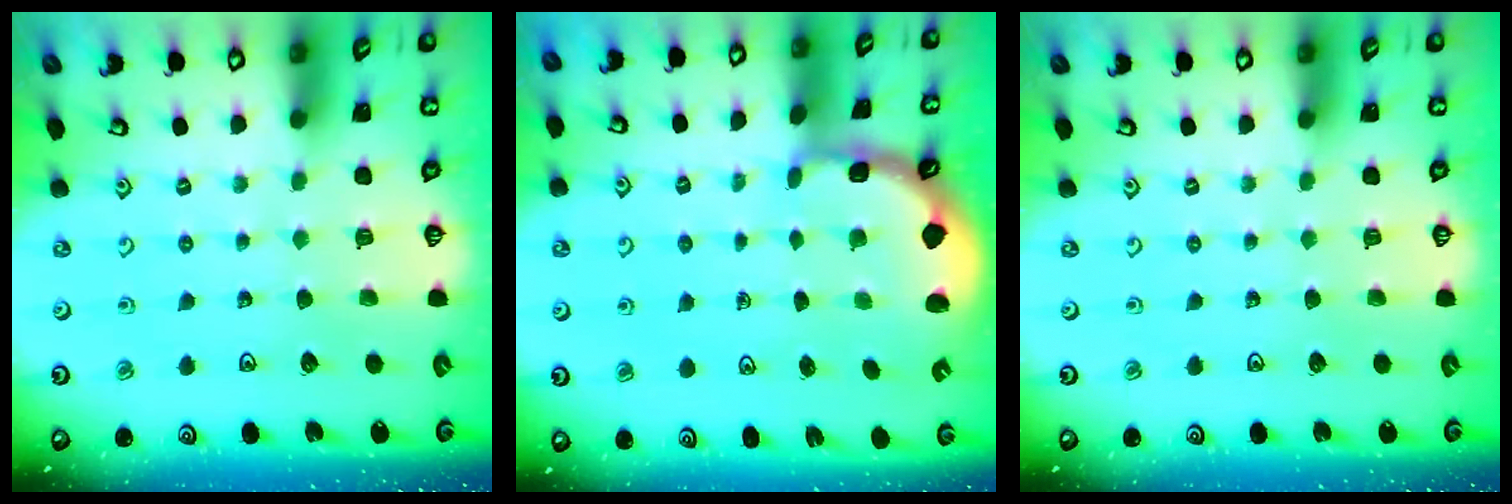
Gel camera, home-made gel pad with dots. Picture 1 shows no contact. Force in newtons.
{"total": 1.8, "press": 1.7, "slide": 0.5}
{"total": 0.0}